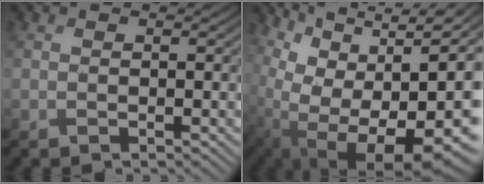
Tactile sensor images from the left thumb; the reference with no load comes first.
{"total": 14.9, "force": [2.0, 9.6, 11.3], "torque": [-0.190, -0.038, 0.086]}